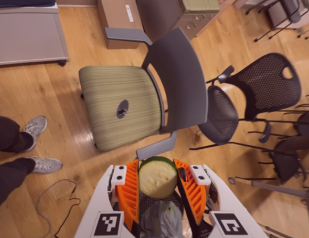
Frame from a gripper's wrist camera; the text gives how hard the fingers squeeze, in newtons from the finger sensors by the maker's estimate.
{"total": 9.0, "left": 9.3, "right": 8.7}